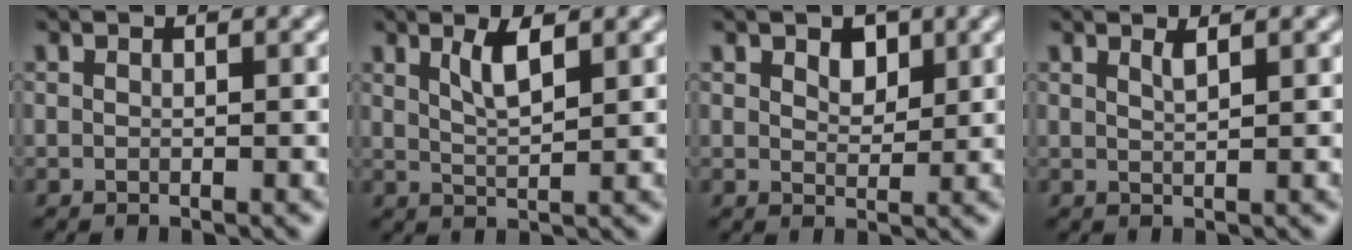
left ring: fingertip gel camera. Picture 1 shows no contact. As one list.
[{"total": 2.6, "force": [1.5, 0.6, 2.0], "torque": [-0.036, -0.003, 0.028]}, {"total": 1.8, "force": [1.0, 1.1, 1.0], "torque": [-0.018, -0.001, 0.017]}, {"total": 1.2, "force": [0.8, 0.3, 0.8], "torque": [-0.008, 0.000, 0.012]}]